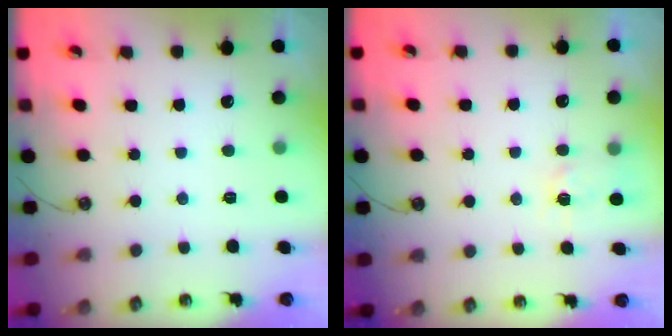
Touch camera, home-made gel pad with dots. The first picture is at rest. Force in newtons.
{"total": 4.1, "press": 4.1, "slide": 0.5}